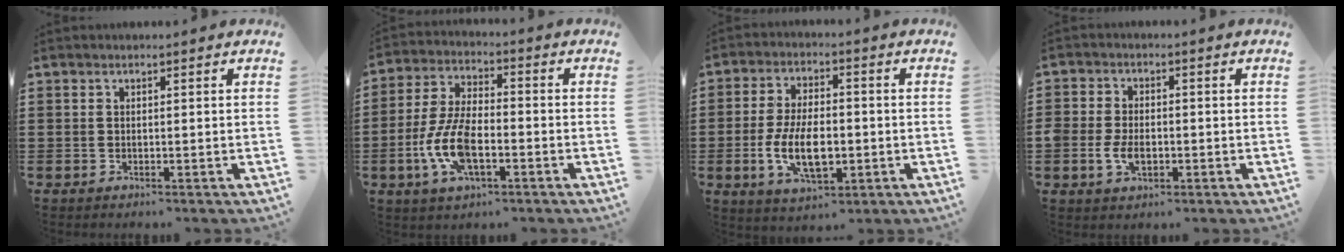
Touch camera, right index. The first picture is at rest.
{"total": 9.6, "force": [-2.9, 4.4, 8.1], "torque": [-0.197, -0.010, -0.060]}
{"total": 9.6, "force": [-2.0, 4.7, 8.1], "torque": [-0.169, -0.008, -0.040]}
{"total": 4.2, "force": [-1.0, 2.8, 3.0], "torque": [-0.072, 0.000, -0.020]}